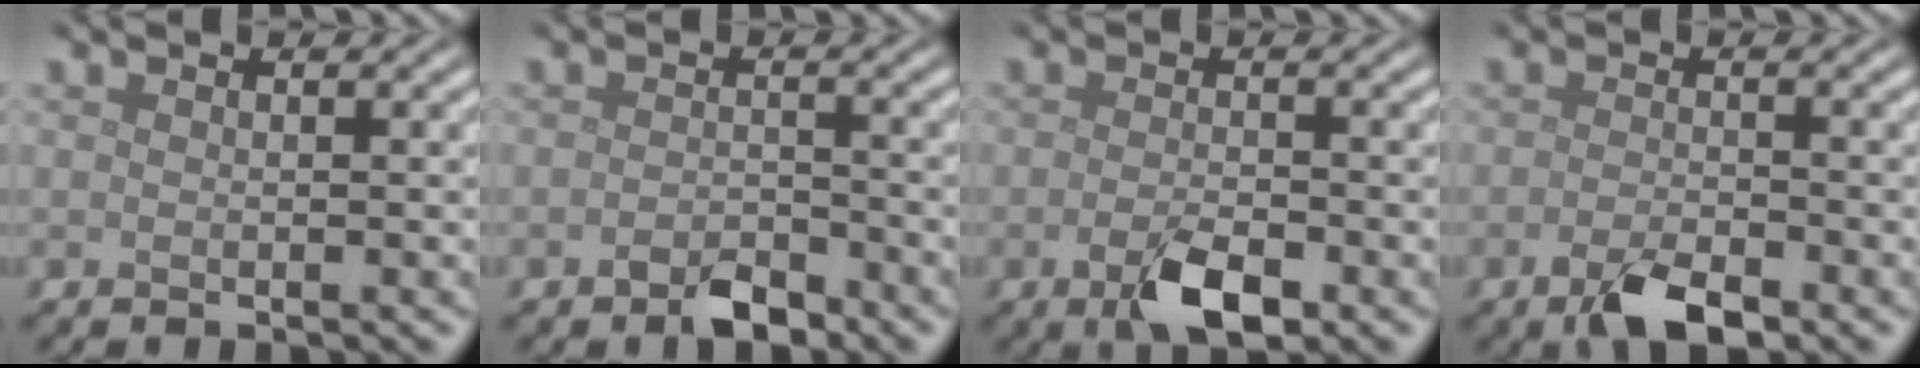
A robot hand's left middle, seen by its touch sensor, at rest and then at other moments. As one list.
[{"total": 2.6, "force": [-1.8, 1.2, 1.4], "torque": [-0.023, 0.003, -0.035]}, {"total": 3.6, "force": [-1.7, 1.5, 2.8], "torque": [-0.053, -0.007, -0.030]}, {"total": 3.5, "force": [-2.1, 1.3, 2.5], "torque": [-0.050, -0.005, -0.041]}]